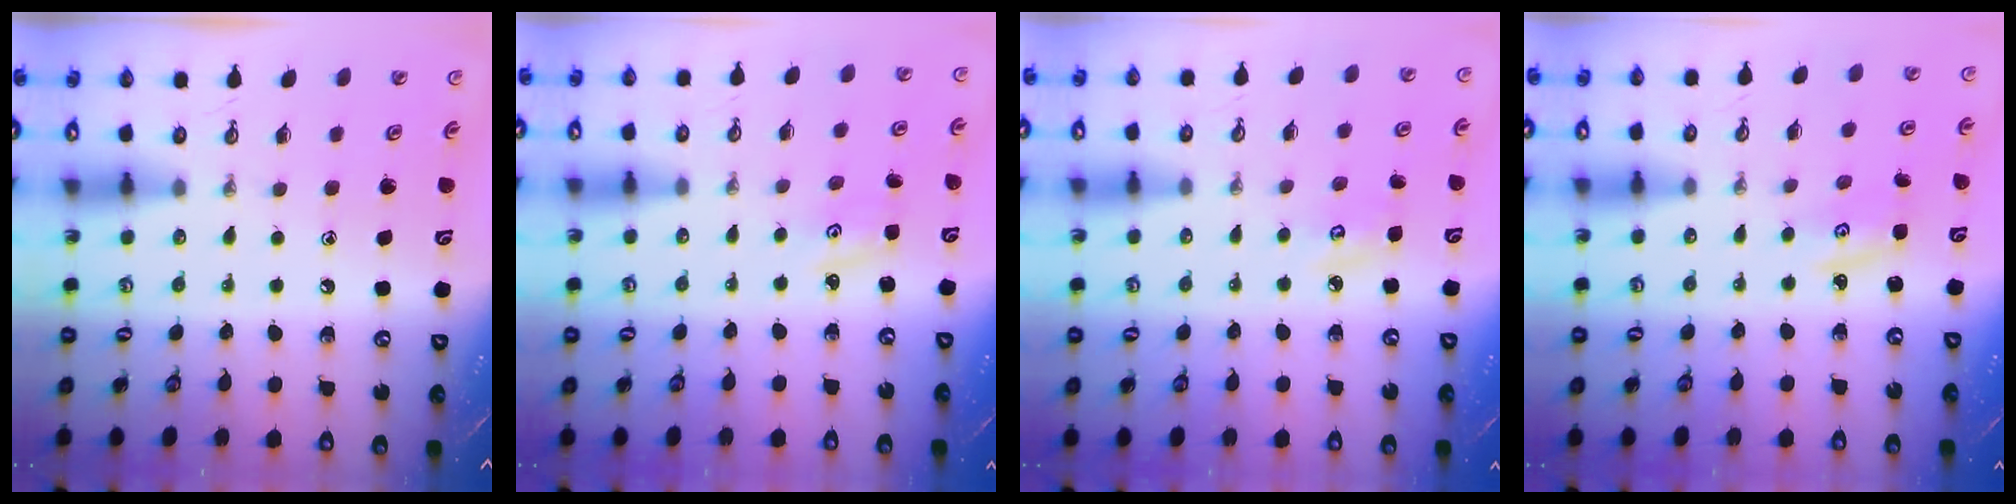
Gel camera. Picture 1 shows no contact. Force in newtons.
{"total": 1.3, "press": 1.2, "slide": 0.2}
{"total": 4.4, "press": 4.4, "slide": 0.4}
{"total": 2.7, "press": 2.7, "slide": 0.4}